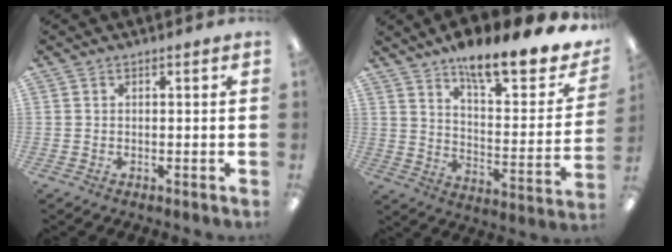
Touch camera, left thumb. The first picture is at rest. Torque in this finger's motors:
{"motor_torque": [0.37, 0.10, 1.15, -1.62, 0.07]}